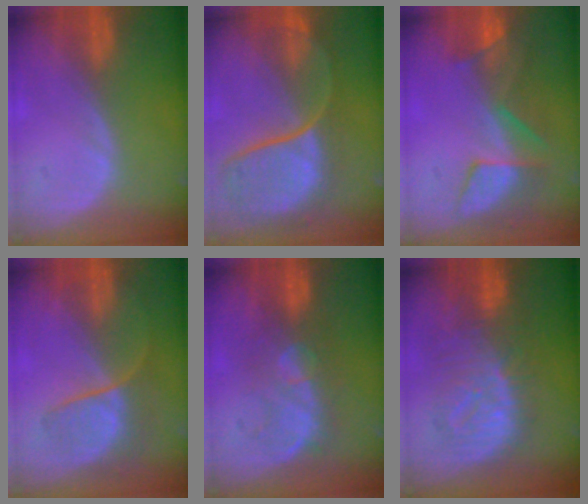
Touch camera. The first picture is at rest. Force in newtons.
{"total": 10.5, "press": 9.6, "slide": 4.1}
{"total": 8.1, "press": 7.2, "slide": 3.7}
{"total": 6.6, "press": 6.2, "slide": 2.3}
{"total": 7.8, "press": 7.7, "slide": 1.6}
{"total": 9.8, "press": 9.8, "slide": 0.6}